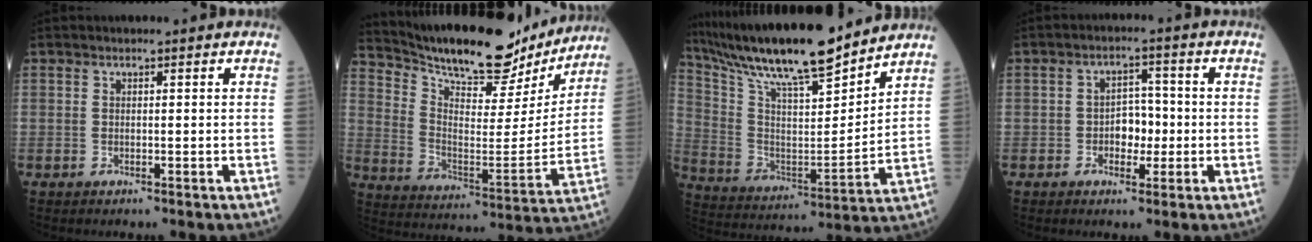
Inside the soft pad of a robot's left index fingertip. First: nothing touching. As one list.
[{"total": 22.5, "force": [20.1, 5.4, 8.4], "torque": [-0.145, -0.020, 0.299]}, {"total": 21.8, "force": [18.4, 2.4, 11.4], "torque": [-0.214, 0.006, 0.322]}, {"total": 4.4, "force": [-0.9, 2.8, 3.3], "torque": [-0.050, 0.013, -0.016]}]